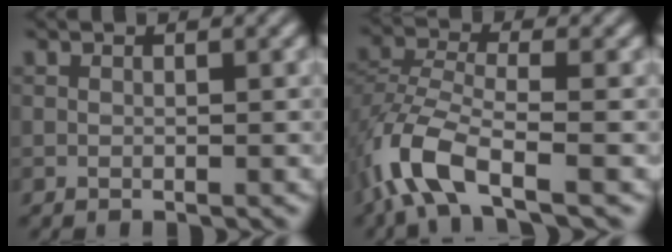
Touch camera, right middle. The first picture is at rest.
{"total": 6.4, "force": [-3.5, 2.5, 4.7], "torque": [-0.105, -0.004, -0.083]}